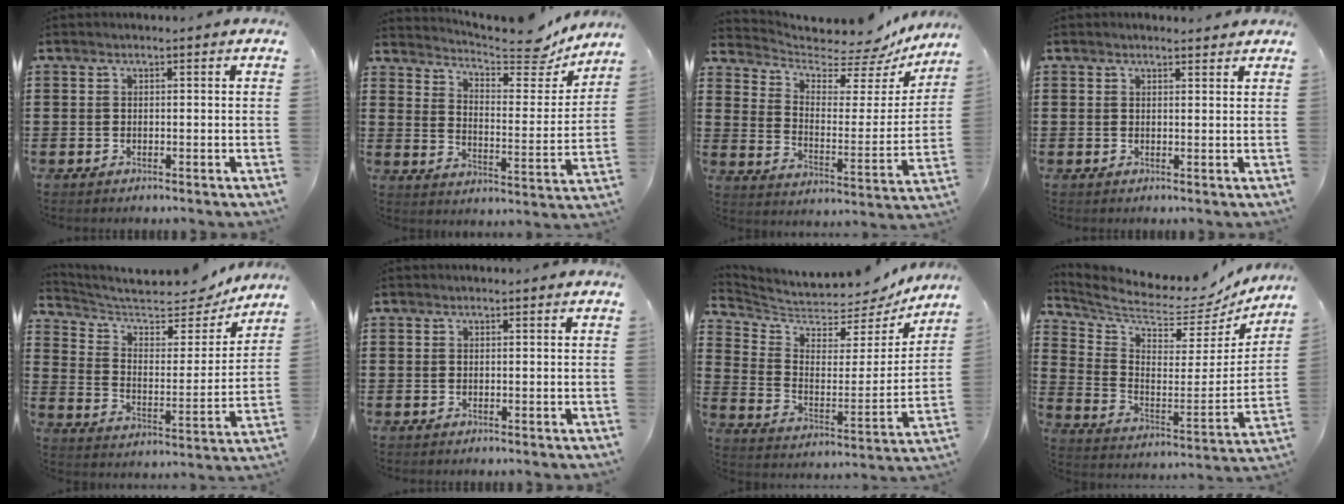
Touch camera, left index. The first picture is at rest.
{"total": 7.9, "force": [7.2, 1.2, 2.9], "torque": [-0.056, -0.063, 0.119]}
{"total": 6.7, "force": [5.9, 1.9, 2.5], "torque": [-0.071, -0.049, 0.099]}
{"total": 1.4, "force": [1.3, 0.6, 0.0], "torque": [-0.003, 0.002, 0.026]}
{"total": 7.5, "force": [6.3, 2.3, 3.4], "torque": [-0.081, -0.044, 0.101]}
{"total": 0.0}
{"total": 4.9, "force": [4.6, 1.5, 0.7], "torque": [-0.046, -0.047, 0.076]}
{"total": 5.4, "force": [5.2, 0.8, 1.4], "torque": [-0.060, -0.064, 0.083]}